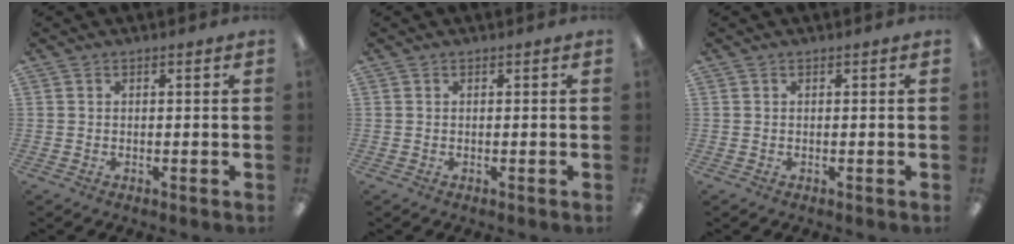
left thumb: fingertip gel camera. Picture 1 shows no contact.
{"total": 0.0}
{"total": 0.0}